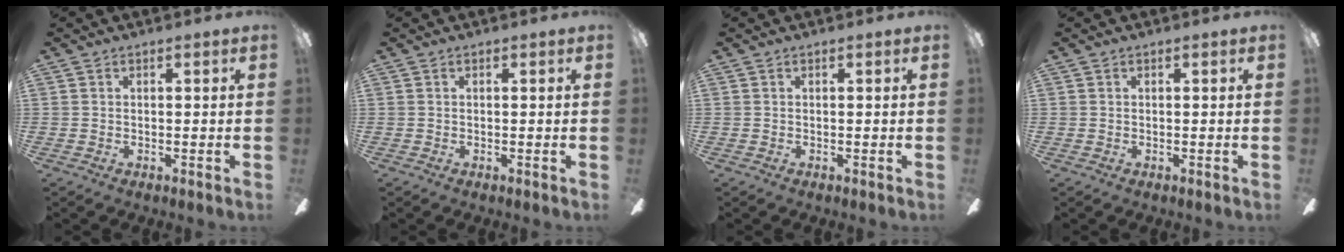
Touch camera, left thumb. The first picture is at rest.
{"total": 0.0}
{"total": 0.0}
{"total": 0.0}